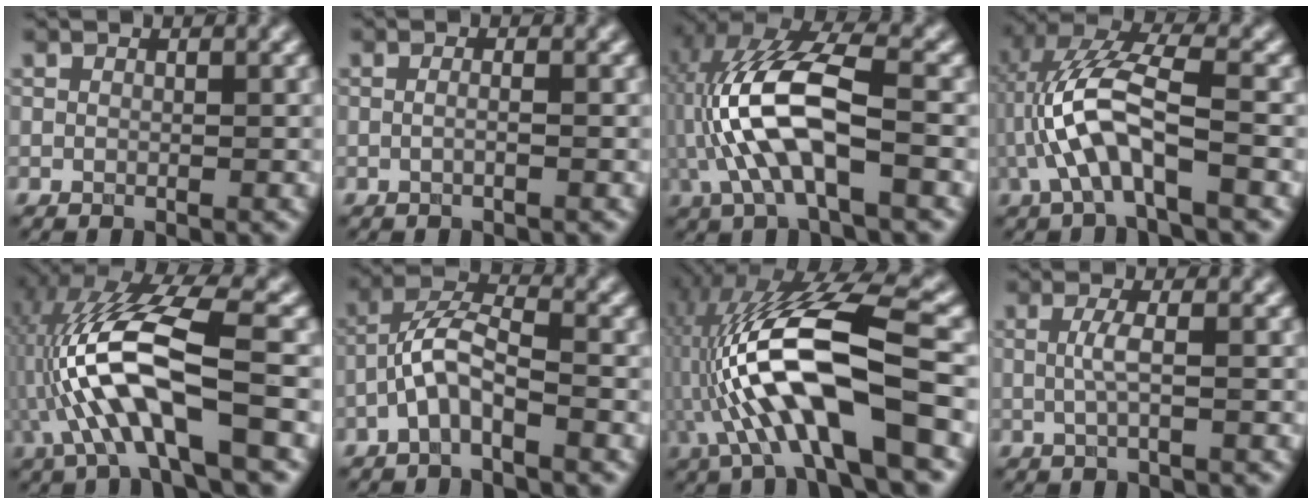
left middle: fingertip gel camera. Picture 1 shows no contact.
{"total": 1.1, "force": [0.0, 0.4, 1.0], "torque": [-0.005, -0.017, -0.012]}
{"total": 10.2, "force": [-1.2, 4.1, 9.3], "torque": [-0.204, 0.015, -0.025]}
{"total": 7.2, "force": [-1.7, 2.2, 6.6], "torque": [-0.145, 0.016, -0.033]}
{"total": 11.0, "force": [-2.0, 3.3, 10.3], "torque": [-0.214, 0.018, -0.038]}
{"total": 3.8, "force": [-2.0, 1.1, 3.1], "torque": [-0.065, 0.018, -0.045]}
{"total": 12.9, "force": [-2.4, 3.9, 12.1], "torque": [-0.233, 0.014, -0.049]}
{"total": 1.9, "force": [0.0, 0.3, 1.8], "torque": [-0.038, -0.002, -0.001]}